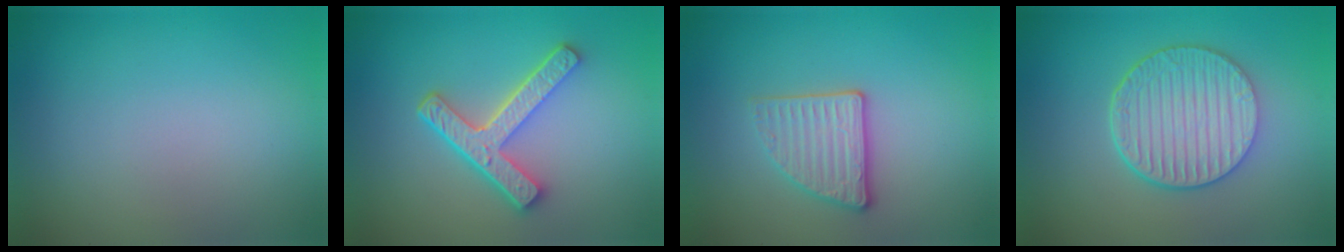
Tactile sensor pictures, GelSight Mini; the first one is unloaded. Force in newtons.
{"total": 5.0, "press": 3.7, "slide": 3.4}
{"total": 2.9, "press": 2.7, "slide": 1.1}
{"total": 6.3, "press": 4.6, "slide": 4.3}